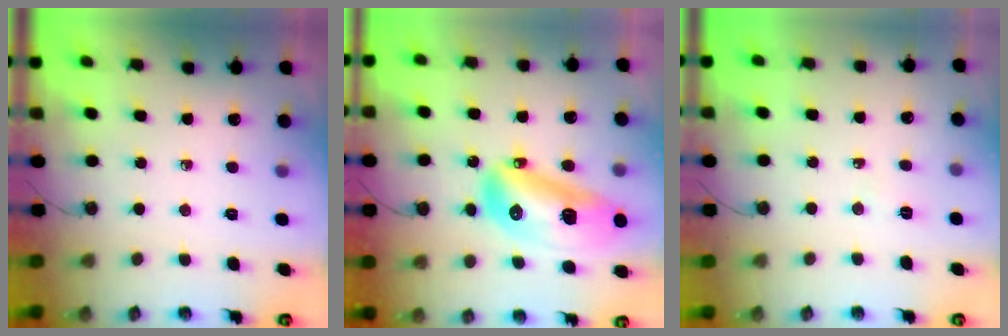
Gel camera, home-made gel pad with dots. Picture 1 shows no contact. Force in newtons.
{"total": 19.2, "press": 19.1, "slide": 2.5}
{"total": 2.8, "press": 2.6, "slide": 0.9}